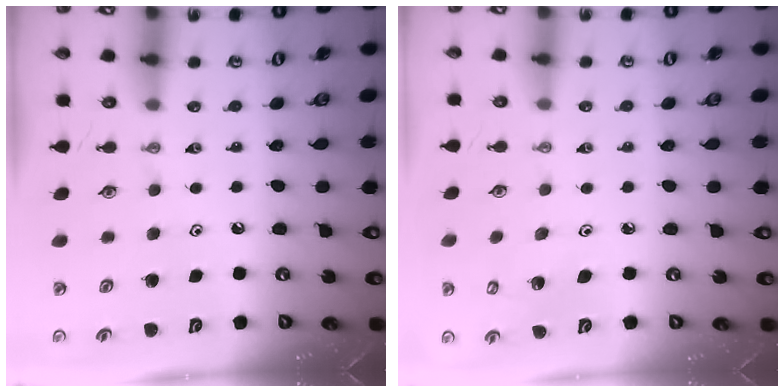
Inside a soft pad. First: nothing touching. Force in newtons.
{"total": 3.1, "press": 3.0, "slide": 0.3}